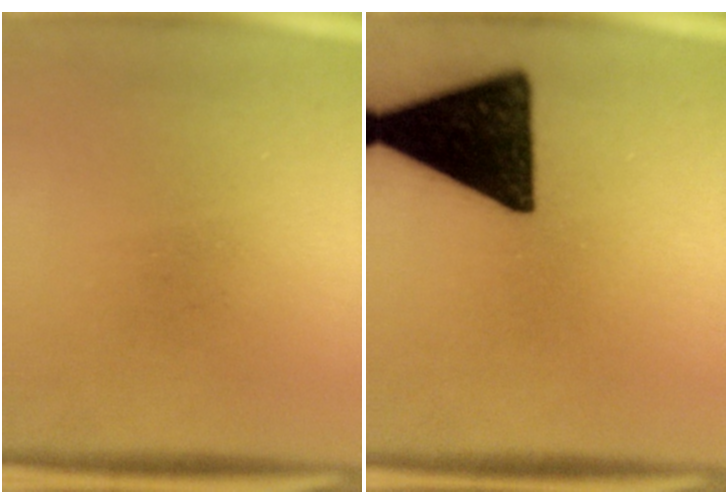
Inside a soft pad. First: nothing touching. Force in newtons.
{"total": 17.6}